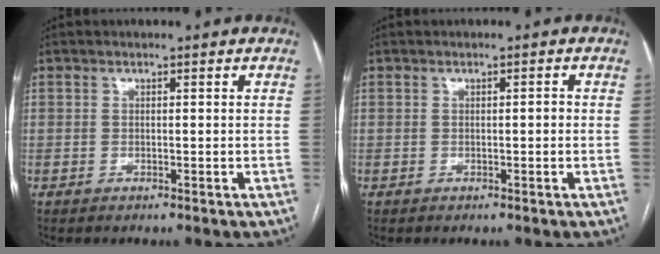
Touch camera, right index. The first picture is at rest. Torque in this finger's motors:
{"motor_torque": [0.17, 0.08, 0.18, 0.02]}